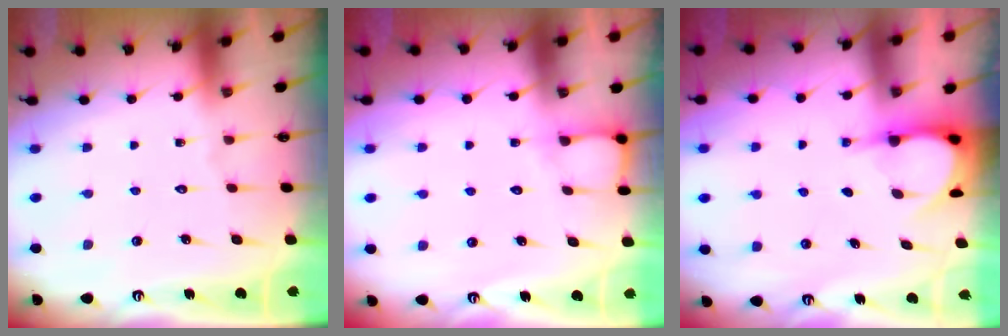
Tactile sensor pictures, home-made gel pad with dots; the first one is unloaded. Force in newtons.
{"total": 3.9, "press": 3.8, "slide": 0.5}
{"total": 3.7, "press": 3.7, "slide": 0.2}